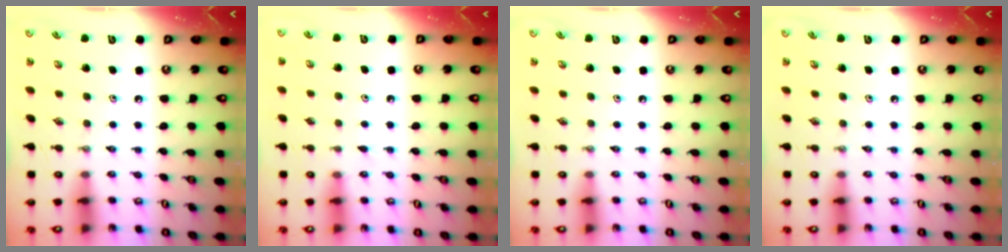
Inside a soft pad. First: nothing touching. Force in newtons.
{"total": 1.6, "press": 1.6, "slide": 0.3}
{"total": 0.0}
{"total": 0.0}